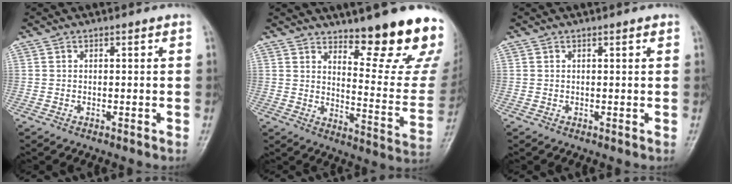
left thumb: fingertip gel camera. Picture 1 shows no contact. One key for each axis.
{"total": 17.3, "fx": 12.3, "fy": 3.7, "fz": 11.5, "tx": -0.115, "ty": -0.112, "tz": 0.173}
{"total": 0.6, "fx": 0.3, "fy": 0.2, "fz": 0.5, "tx": -0.007, "ty": 0.002, "tz": 0.001}